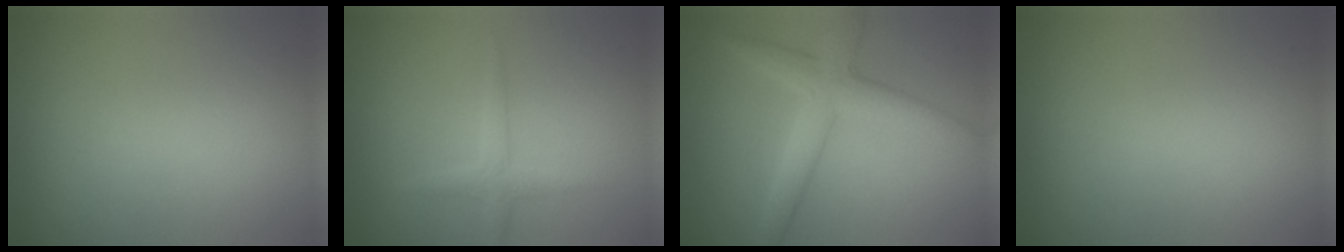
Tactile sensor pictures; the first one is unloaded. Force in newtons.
{"total": 1.7, "press": 1.7, "slide": 0.0}
{"total": 4.2, "press": 4.2, "slide": 0.1}
{"total": 0.0}